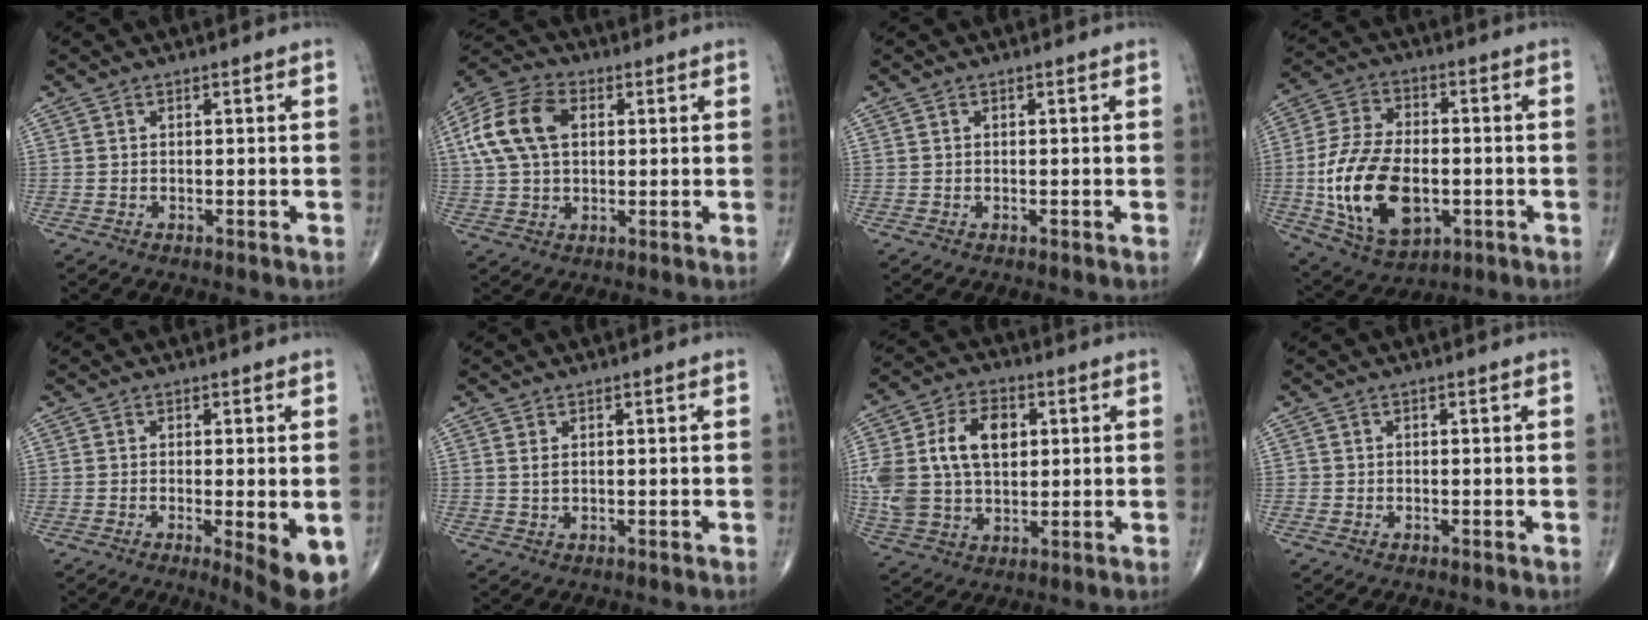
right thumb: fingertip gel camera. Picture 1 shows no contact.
{"total": 13.4, "force": [2.9, 8.8, 9.7], "torque": [-0.190, 0.019, 0.048]}
{"total": 0.0}
{"total": 19.0, "force": [-3.3, 11.2, 14.9], "torque": [-0.270, 0.003, -0.045]}
{"total": 7.8, "force": [-2.5, 1.7, 7.2], "torque": [-0.099, -0.020, -0.036]}
{"total": 1.3, "force": [0.5, 0.7, 1.0], "torque": [-0.020, 0.000, 0.014]}
{"total": 17.1, "force": [3.2, 11.5, 12.3], "torque": [-0.243, 0.007, 0.063]}
{"total": 0.5, "force": [-0.1, 0.5, 0.0], "torque": [0.003, 0.004, -0.004]}